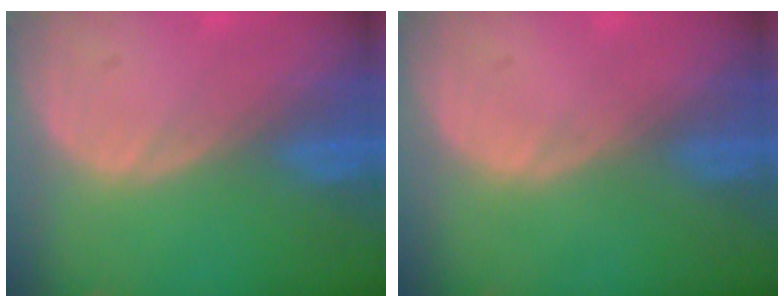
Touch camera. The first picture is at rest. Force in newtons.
{"total": 0.0}